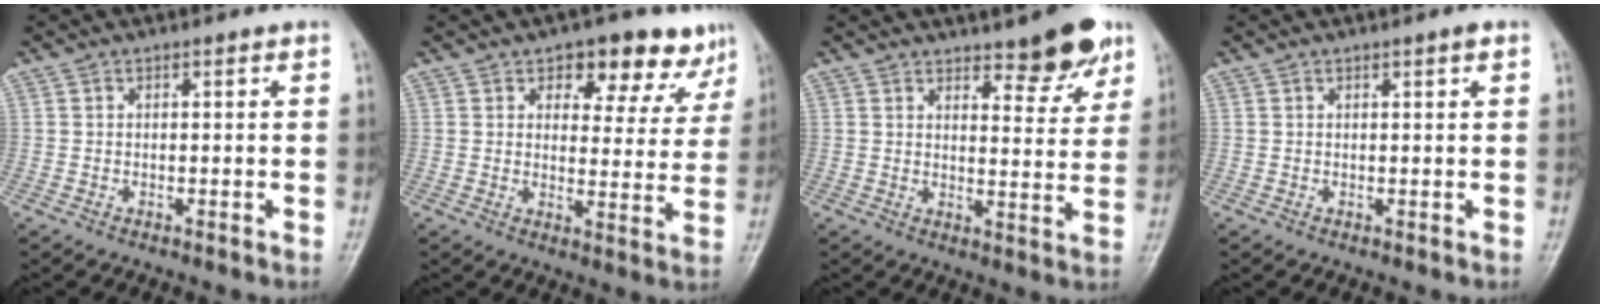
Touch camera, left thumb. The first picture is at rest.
{"total": 11.0, "force": [7.1, 6.1, 5.7], "torque": [-0.022, -0.034, 0.086]}
{"total": 8.6, "force": [6.0, 2.9, 5.3], "torque": [-0.041, -0.040, 0.083]}
{"total": 0.9, "force": [0.5, 0.0, 0.7], "torque": [-0.010, -0.001, 0.007]}